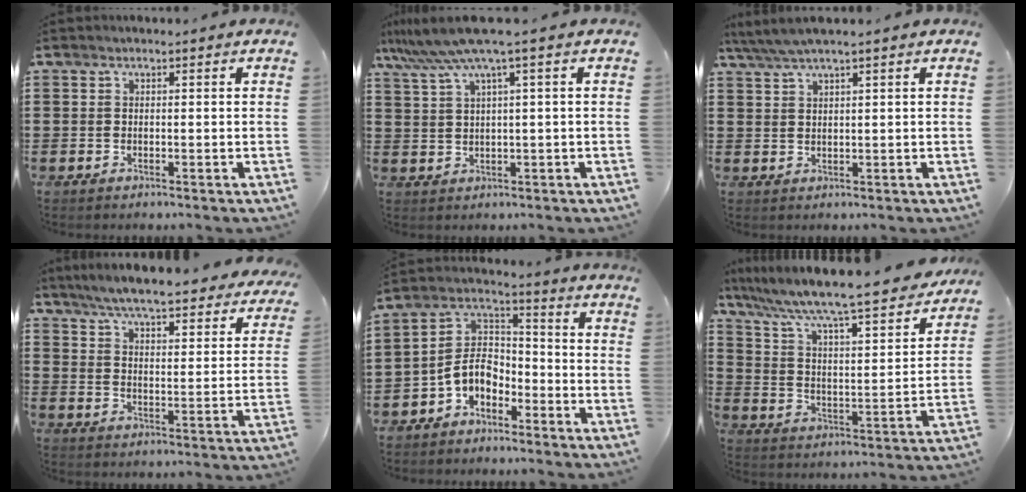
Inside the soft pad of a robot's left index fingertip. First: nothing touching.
{"total": 6.1, "force": [3.0, -0.5, 5.3], "torque": [-0.126, -0.021, 0.047]}
{"total": 2.4, "force": [1.7, -0.1, 1.8], "torque": [-0.037, 0.002, 0.029]}
{"total": 6.1, "force": [5.7, -0.3, 2.1], "torque": [-0.067, -0.042, 0.096]}
{"total": 5.9, "force": [-3.4, 3.7, 3.1], "torque": [-0.091, -0.005, -0.077]}
{"total": 7.6, "force": [6.6, 0.1, 3.8], "torque": [-0.106, -0.056, 0.101]}